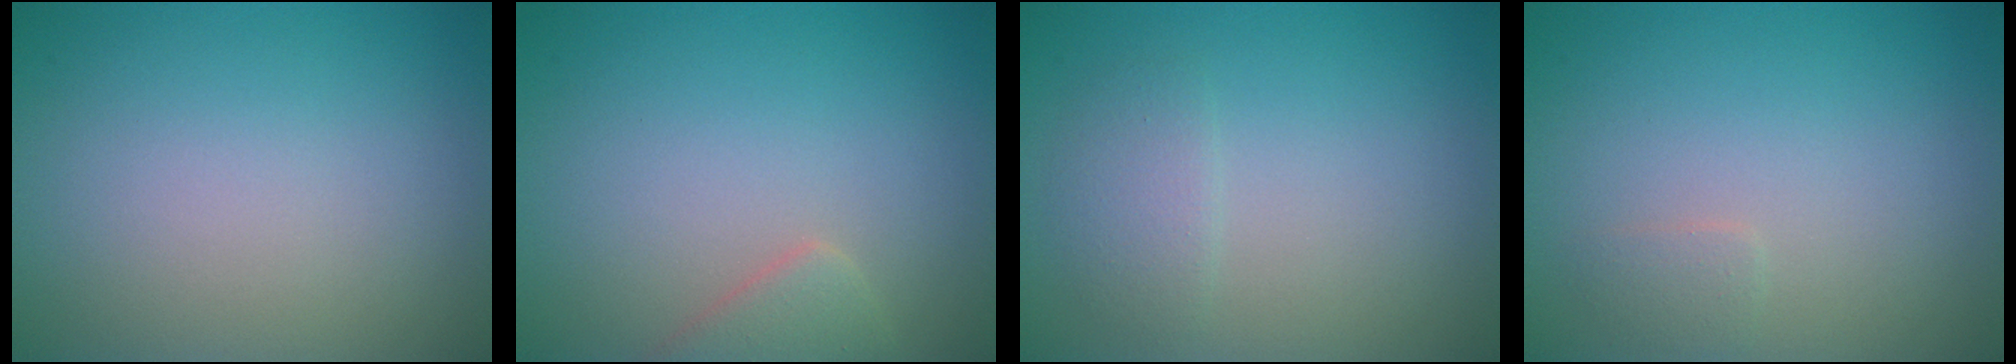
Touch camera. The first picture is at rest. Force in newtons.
{"total": 2.1, "press": 2.1, "slide": 0.1}
{"total": 1.5, "press": 1.5, "slide": 0.1}
{"total": 0.9, "press": 0.9, "slide": 0.1}